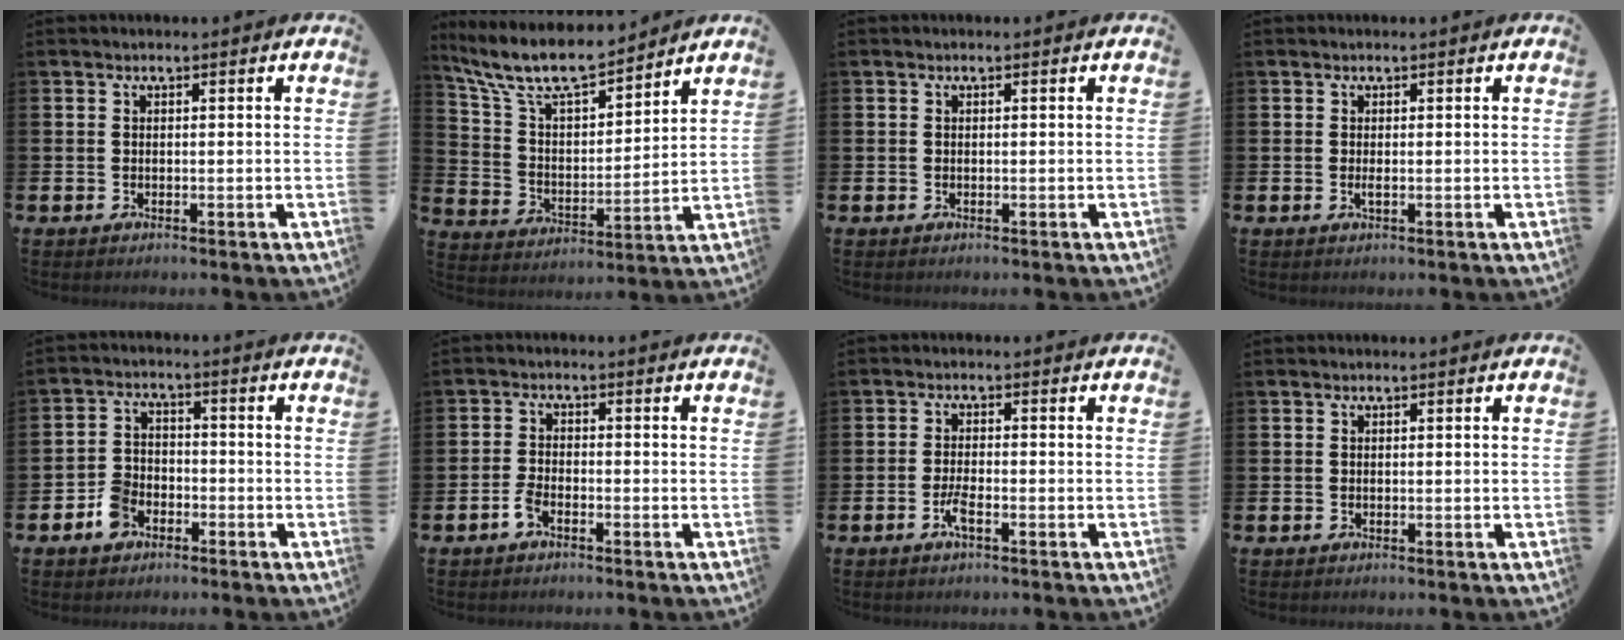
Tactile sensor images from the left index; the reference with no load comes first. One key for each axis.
{"total": 10.3, "fx": 9.2, "fy": 2.4, "fz": 4.0, "tx": -0.121, "ty": -0.052, "tz": 0.165}
{"total": 0.0}
{"total": 0.6, "fx": 0.0, "fy": 0.0, "fz": 0.6, "tx": -0.016, "ty": 0.000, "tz": 0.001}
{"total": 4.3, "fx": -2.8, "fy": 2.8, "fz": 1.6, "tx": -0.042, "ty": 0.012, "tz": -0.054}
{"total": 2.4, "fx": -1.6, "fy": 0.9, "fz": 1.5, "tx": -0.035, "ty": 0.008, "tz": -0.029}
{"total": 2.4, "fx": -1.2, "fy": 0.5, "fz": 2.0, "tx": -0.050, "ty": 0.002, "tz": -0.024}
{"total": 0.0}